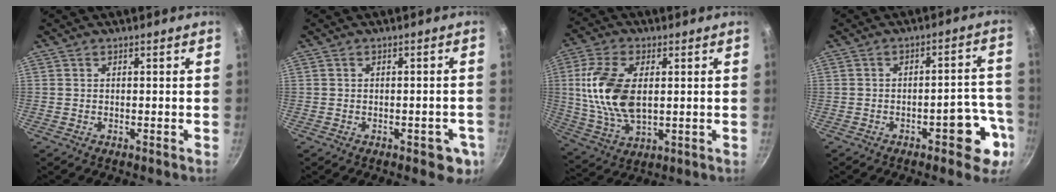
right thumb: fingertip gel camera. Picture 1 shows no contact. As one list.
[{"total": 5.5, "force": [-1.9, 3.0, 4.2], "torque": [-0.018, 0.016, -0.016]}, {"total": 14.7, "force": [1.8, 8.2, 12.0], "torque": [-0.230, -0.005, 0.036]}, {"total": 9.1, "force": [-4.2, 3.9, 7.1], "torque": [-0.059, 0.045, -0.047]}]